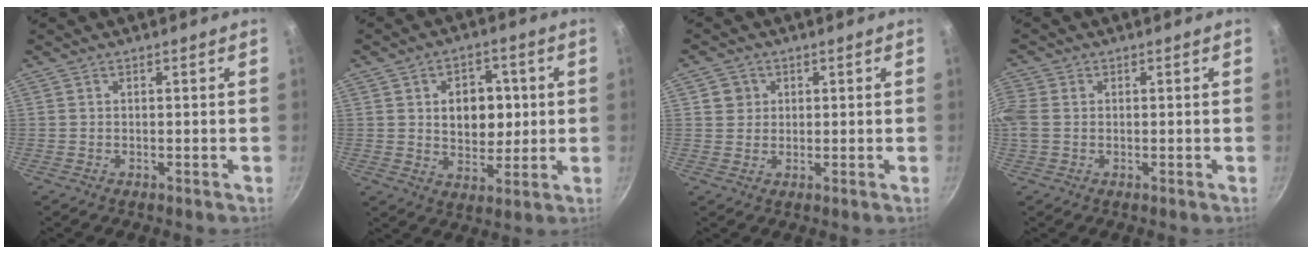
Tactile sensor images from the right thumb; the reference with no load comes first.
{"total": 10.2, "force": [1.5, 7.4, 6.9], "torque": [-0.060, -0.004, 0.026]}
{"total": 3.2, "force": [0.9, 3.1, 0.6], "torque": [0.010, 0.005, 0.010]}
{"total": 4.2, "force": [0.2, 3.1, 2.8], "torque": [-0.063, 0.004, 0.000]}